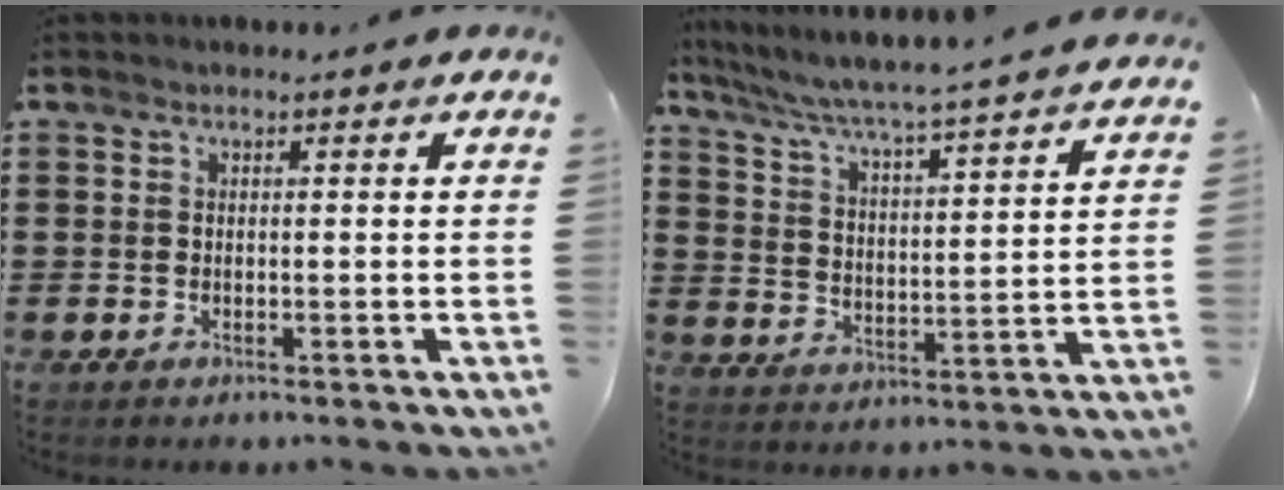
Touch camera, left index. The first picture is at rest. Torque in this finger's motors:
{"motor_torque": [2.14, 0.00, 0.72, 0.21]}